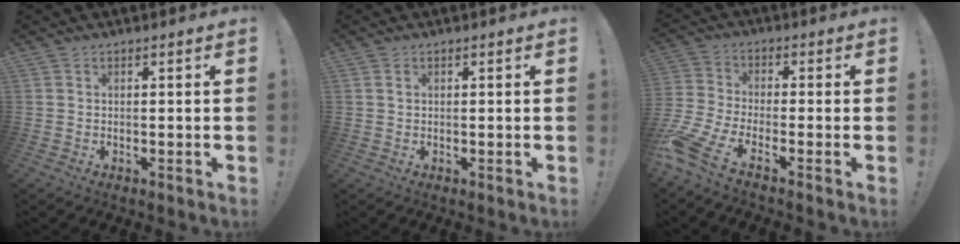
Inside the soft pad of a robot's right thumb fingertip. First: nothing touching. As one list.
[{"total": 0.8, "force": [0.4, 0.3, 0.6], "torque": [-0.006, -0.001, 0.006]}, {"total": 8.4, "force": [-6.0, 2.8, 5.2], "torque": [-0.129, 0.013, -0.116]}]